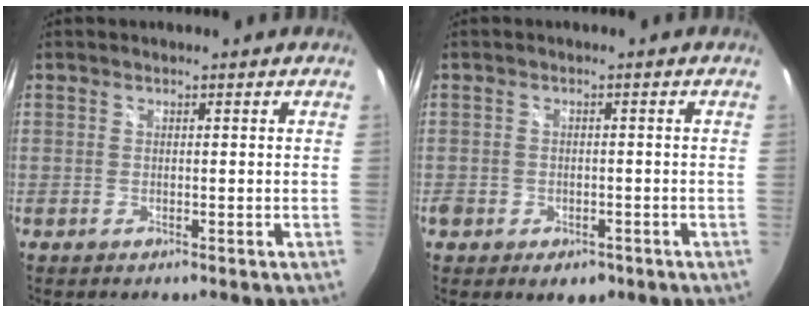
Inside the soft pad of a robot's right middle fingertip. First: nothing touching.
{"total": 4.6, "force": [-2.5, 3.2, 2.3], "torque": [-0.048, -0.011, -0.036]}